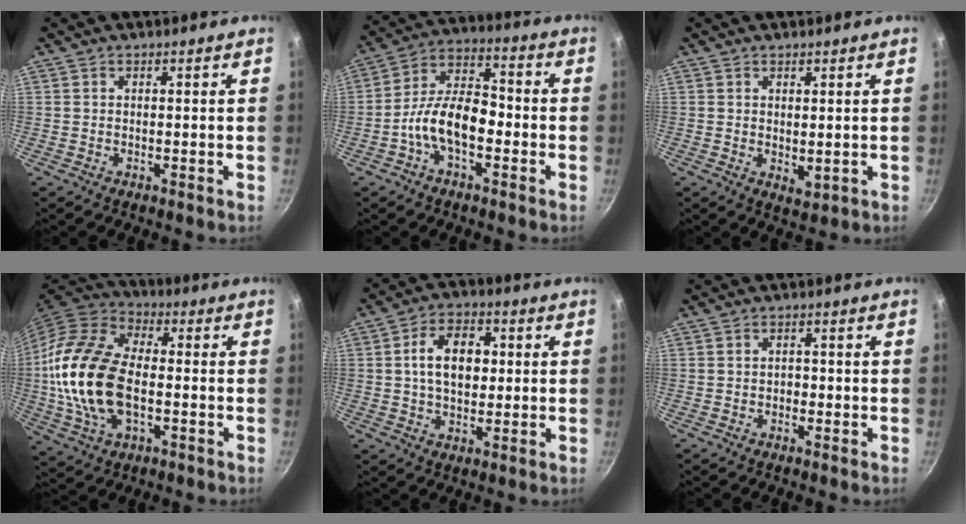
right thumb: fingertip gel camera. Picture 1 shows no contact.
{"total": 11.5, "force": [-3.7, 6.2, 8.9], "torque": [-0.137, 0.051, -0.078]}
{"total": 2.6, "force": [1.0, 1.4, 2.0], "torque": [-0.026, -0.015, 0.016]}
{"total": 21.1, "force": [-1.9, 12.3, 17.0], "torque": [-0.330, 0.027, -0.043]}
{"total": 12.0, "force": [1.4, 7.9, 8.8], "torque": [-0.119, 0.017, 0.013]}
{"total": 1.3, "force": [-0.5, 1.0, 0.7], "torque": [-0.007, 0.008, -0.007]}